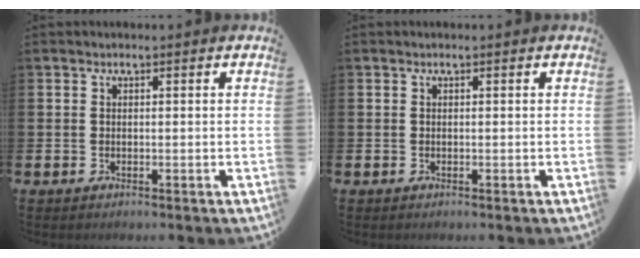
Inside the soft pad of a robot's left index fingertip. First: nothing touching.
{"total": 0.0}